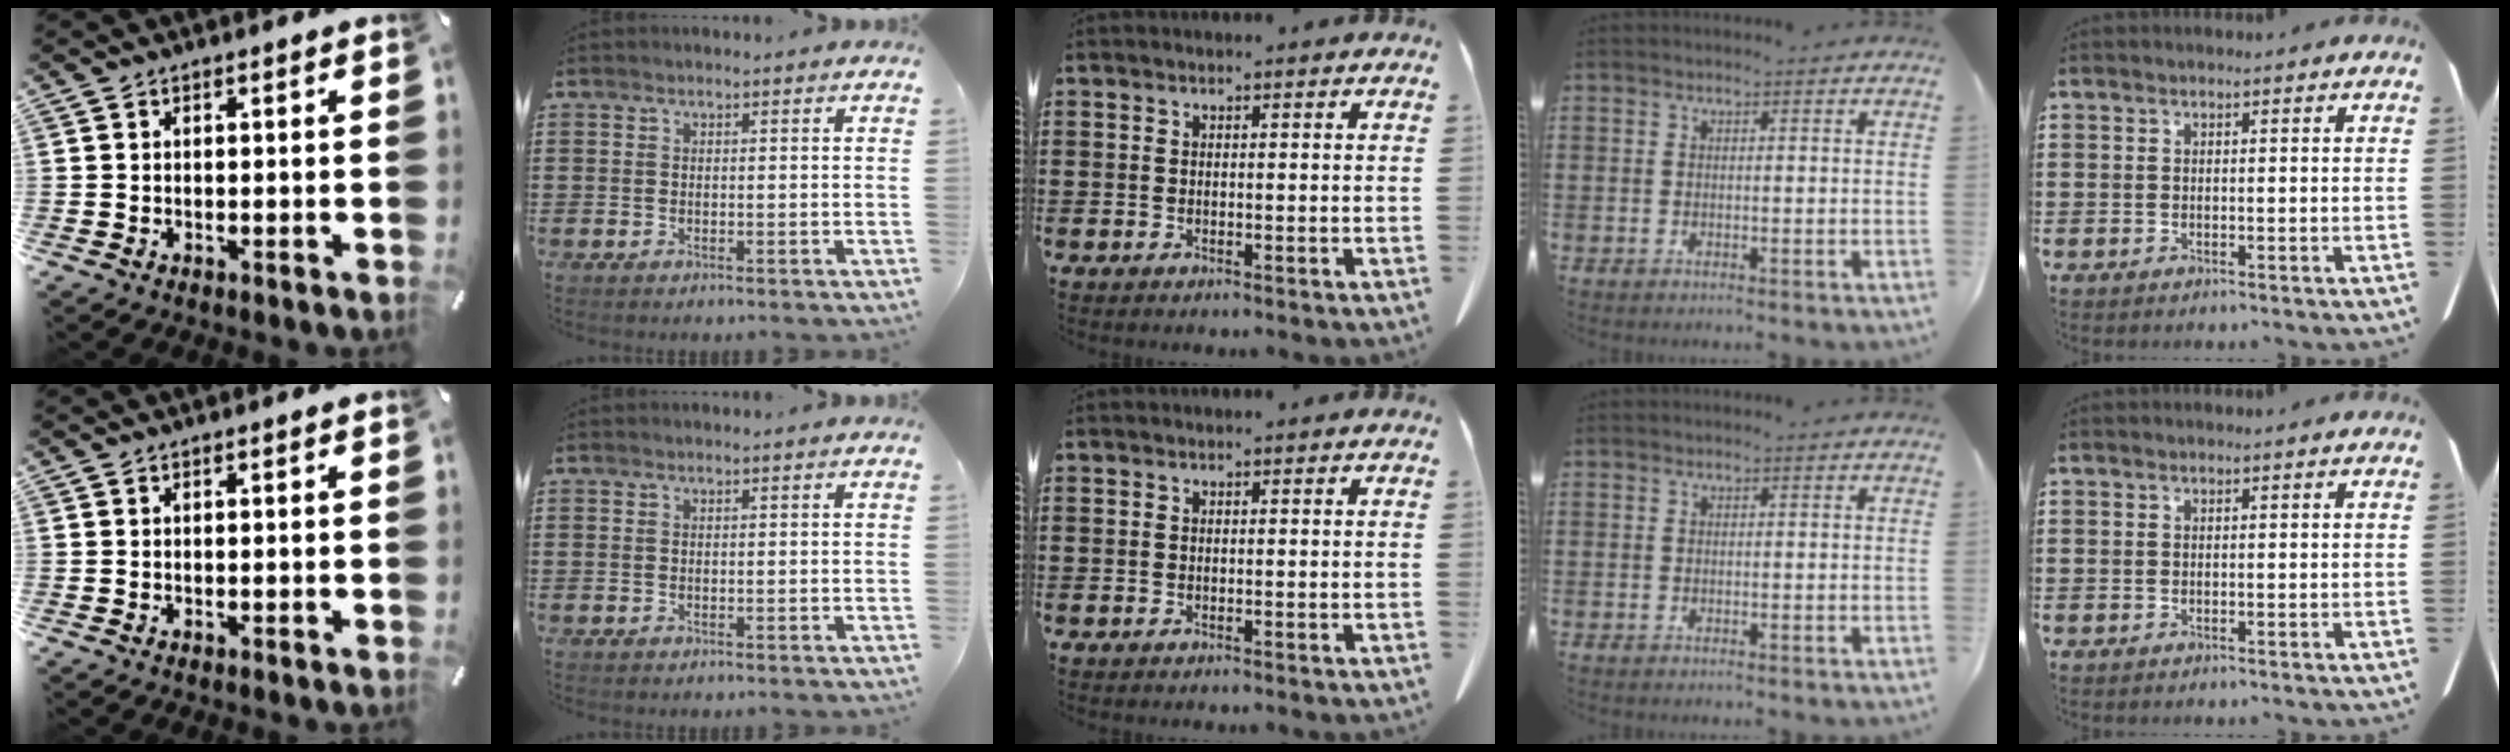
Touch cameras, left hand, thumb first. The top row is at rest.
{}